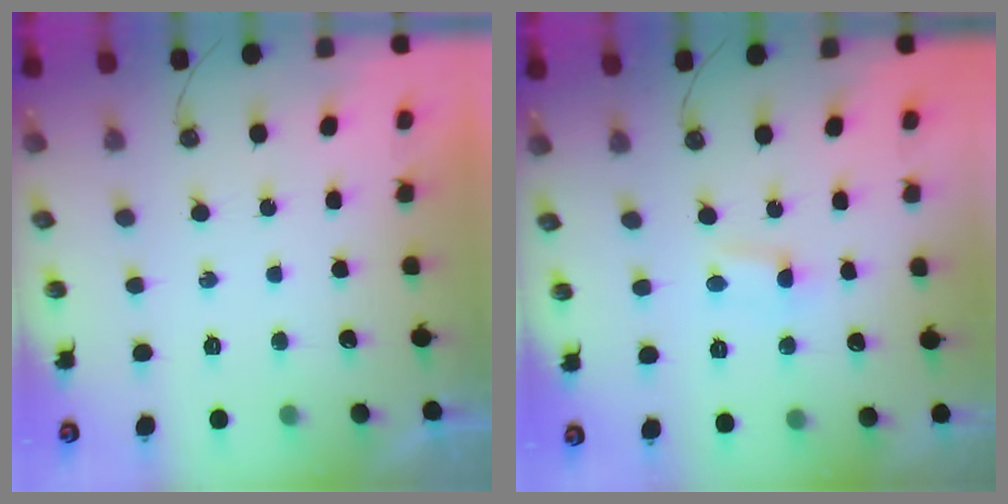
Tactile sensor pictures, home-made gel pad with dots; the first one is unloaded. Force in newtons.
{"total": 1.3, "press": 1.3, "slide": 0.2}